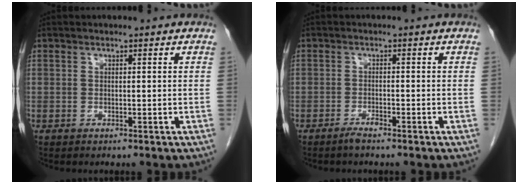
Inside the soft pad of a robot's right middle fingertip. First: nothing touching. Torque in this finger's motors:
{"motor_torque": [-0.19, 0.13, 0.02, -0.01]}